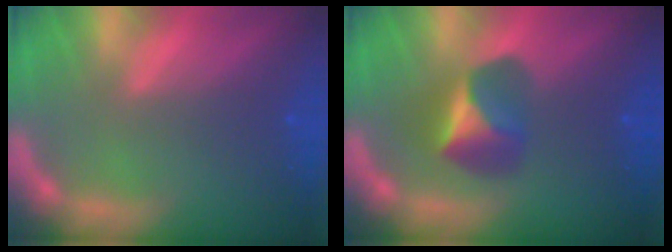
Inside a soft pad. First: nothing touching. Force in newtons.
{"total": 3.9}